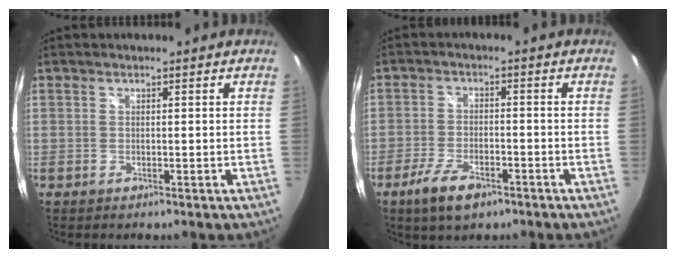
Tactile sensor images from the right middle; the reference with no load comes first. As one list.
[{"total": 7.4, "force": [-4.8, 2.8, 4.9], "torque": [-0.119, -0.016, -0.087]}]